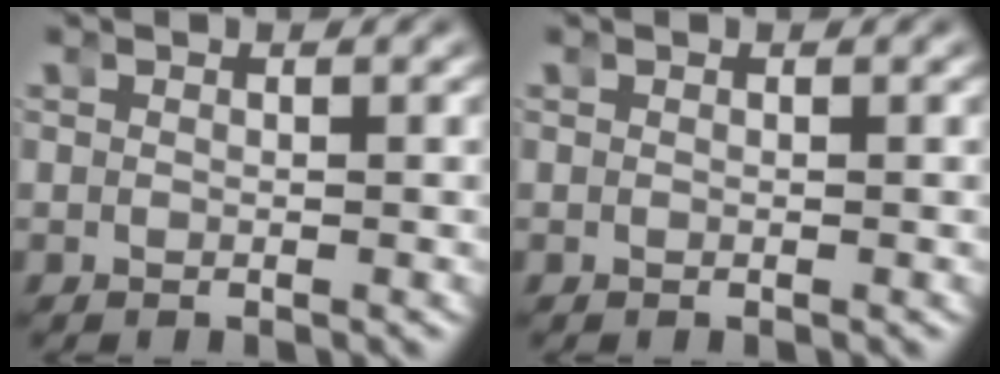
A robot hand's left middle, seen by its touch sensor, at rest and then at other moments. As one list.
[{"total": 0.0}]